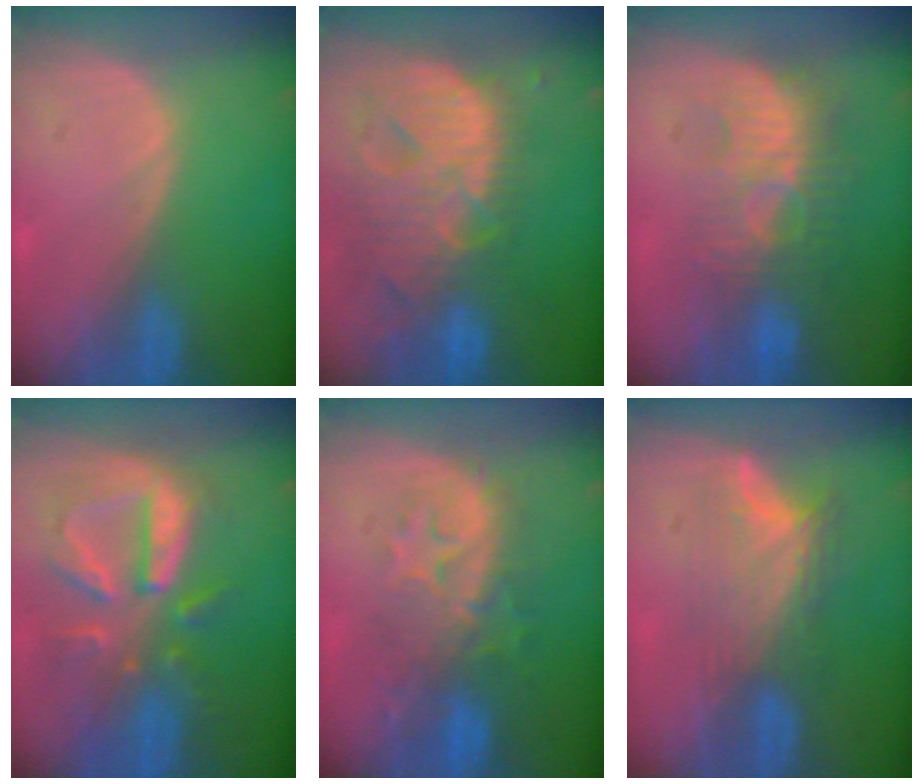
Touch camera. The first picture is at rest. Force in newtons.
{"total": 13.7, "press": 11.7, "slide": 7.2}
{"total": 9.0, "press": 8.6, "slide": 2.6}
{"total": 10.3, "press": 9.2, "slide": 4.6}
{"total": 9.4, "press": 8.7, "slide": 3.5}
{"total": 7.8, "press": 6.8, "slide": 3.7}